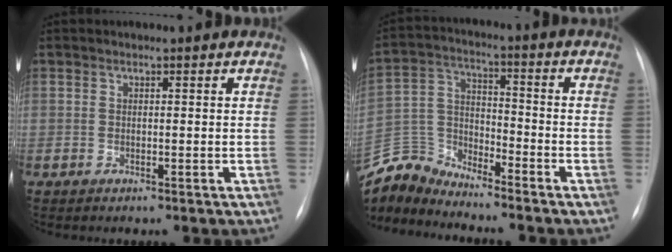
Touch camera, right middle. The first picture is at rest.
{"total": 8.7, "force": [-8.7, 0.5, -0.7], "torque": [0.004, 0.025, -0.176]}